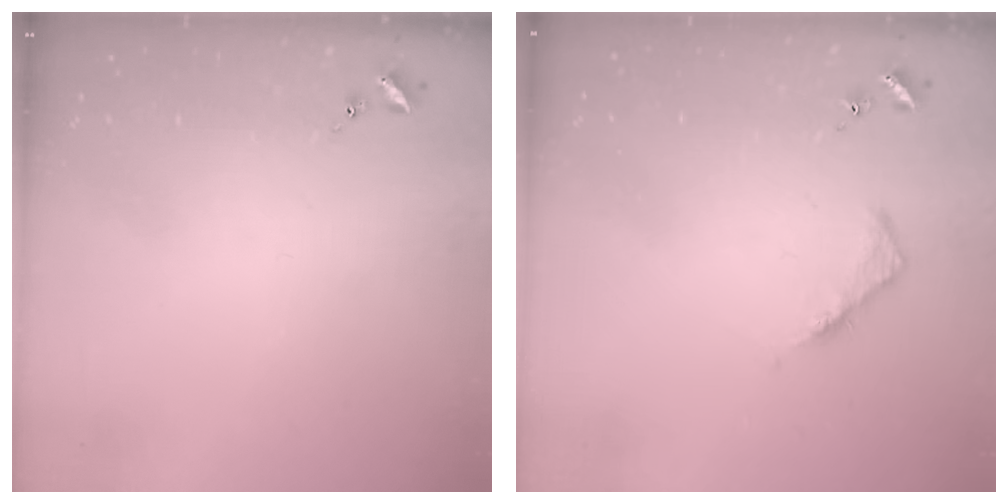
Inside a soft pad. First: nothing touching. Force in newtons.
{"total": 4.1, "press": 4.0, "slide": 0.5}